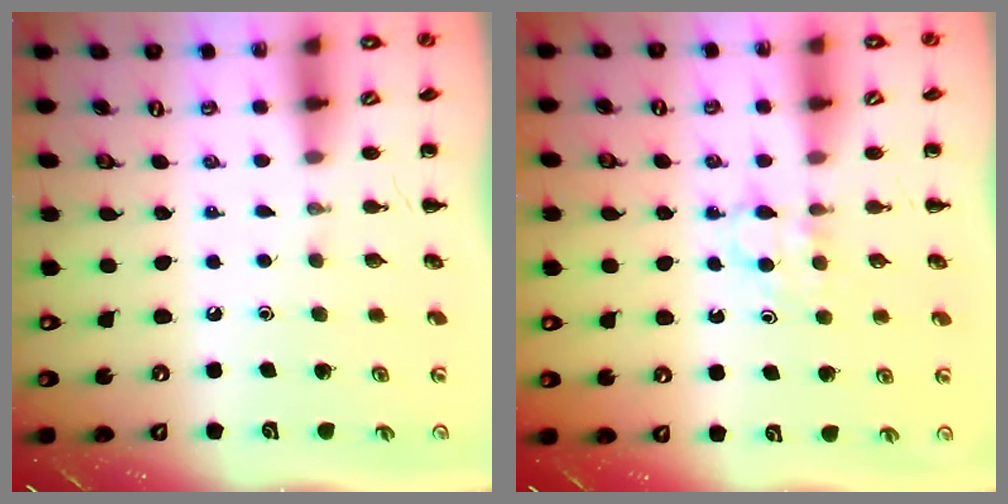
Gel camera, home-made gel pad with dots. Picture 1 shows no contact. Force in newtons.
{"total": 3.4, "press": 3.2, "slide": 1.1}